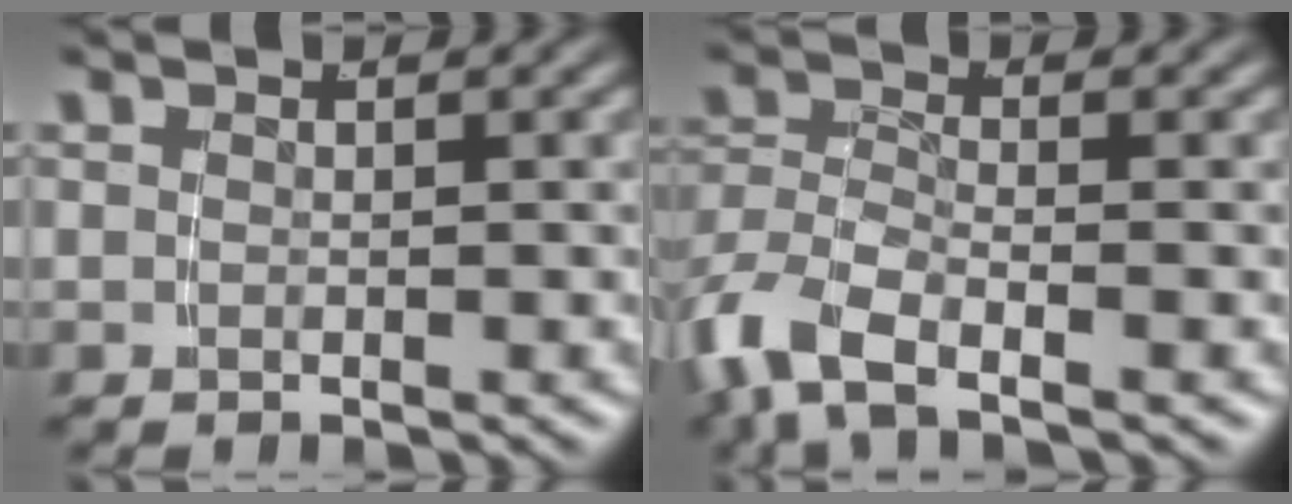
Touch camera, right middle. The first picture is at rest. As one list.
[{"total": 4.4, "force": [-2.6, 1.9, 2.9], "torque": [-0.087, -0.025, -0.037]}]